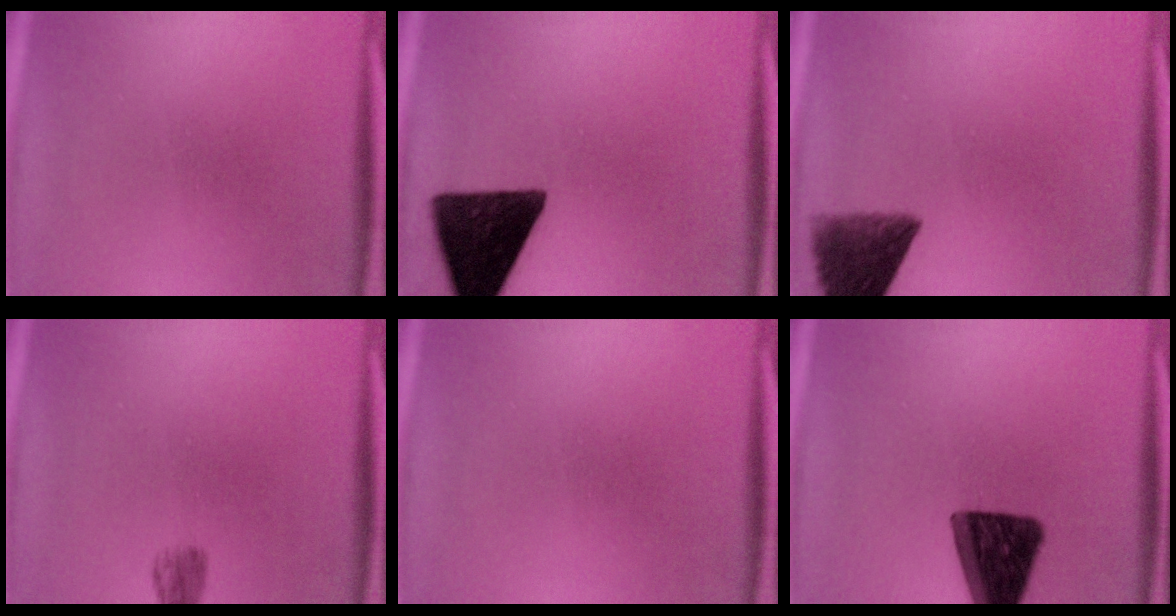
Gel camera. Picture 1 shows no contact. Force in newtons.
{"total": 15.0}
{"total": 8.8}
{"total": 2.1}
{"total": 0.0}
{"total": 14.1}